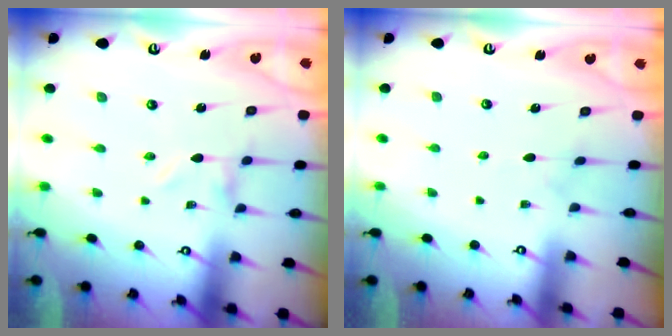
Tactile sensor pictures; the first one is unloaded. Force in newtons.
{"total": 2.5, "press": 2.5, "slide": 0.2}